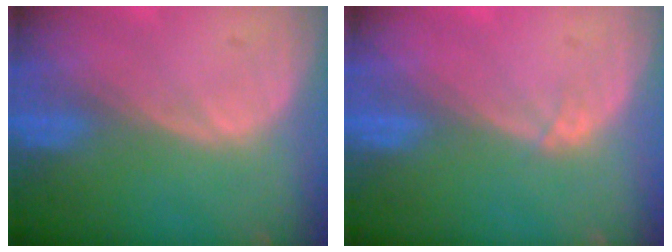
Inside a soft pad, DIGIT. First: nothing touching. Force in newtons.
{"total": 0.7, "press": 0.6, "slide": 0.3}